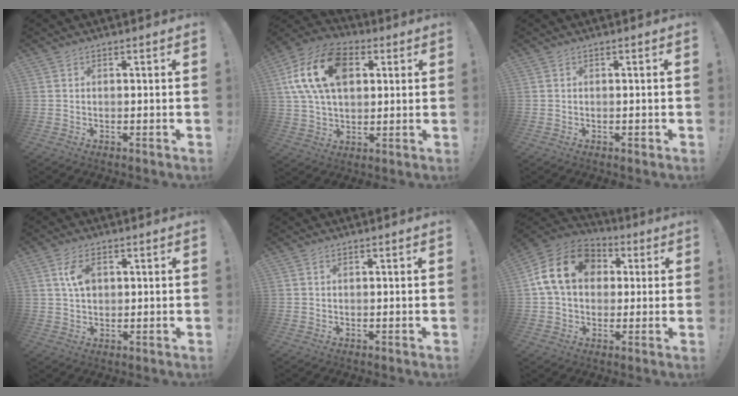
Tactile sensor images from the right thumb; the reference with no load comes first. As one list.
[{"total": 19.4, "force": [5.8, 12.8, 13.4], "torque": [-0.240, -0.001, 0.105]}, {"total": 0.8, "force": [-0.5, 0.4, 0.5], "torque": [-0.011, 0.006, -0.008]}, {"total": 6.4, "force": [1.9, 3.9, 4.7], "torque": [-0.076, 0.001, 0.035]}, {"total": 0.6, "force": [0.3, 0.2, 0.4], "torque": [-0.007, 0.001, 0.006]}, {"total": 17.1, "force": [4.1, 12.8, 10.6], "torque": [-0.170, 0.005, 0.078]}]